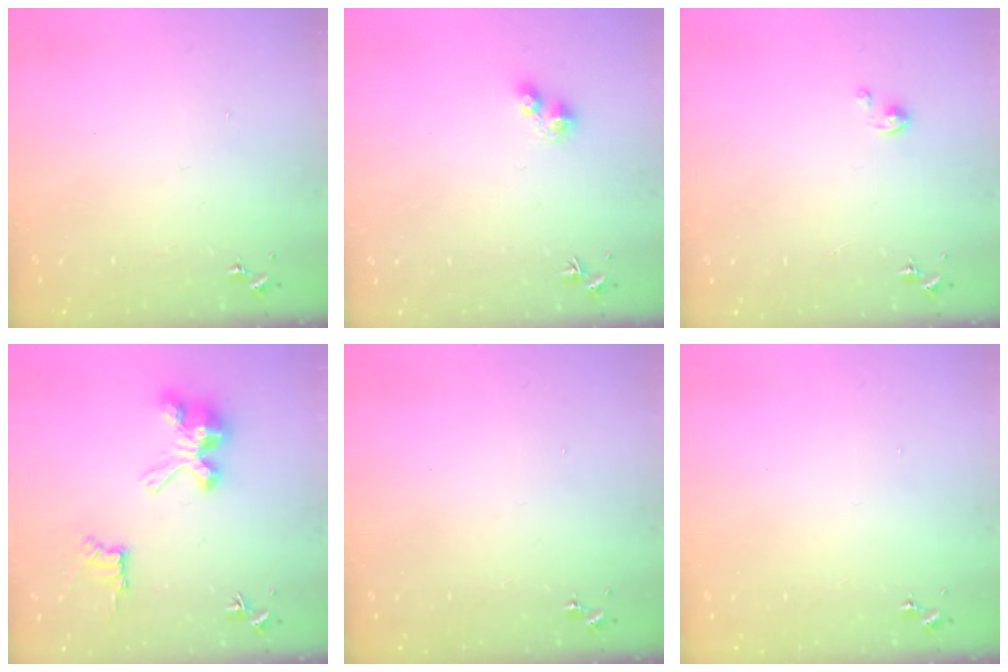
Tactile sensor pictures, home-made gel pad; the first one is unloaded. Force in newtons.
{"total": 3.7, "press": 3.7, "slide": 0.6}
{"total": 1.1, "press": 1.1, "slide": 0.3}
{"total": 9.4, "press": 9.4, "slide": 0.2}
{"total": 0.0}
{"total": 0.0}